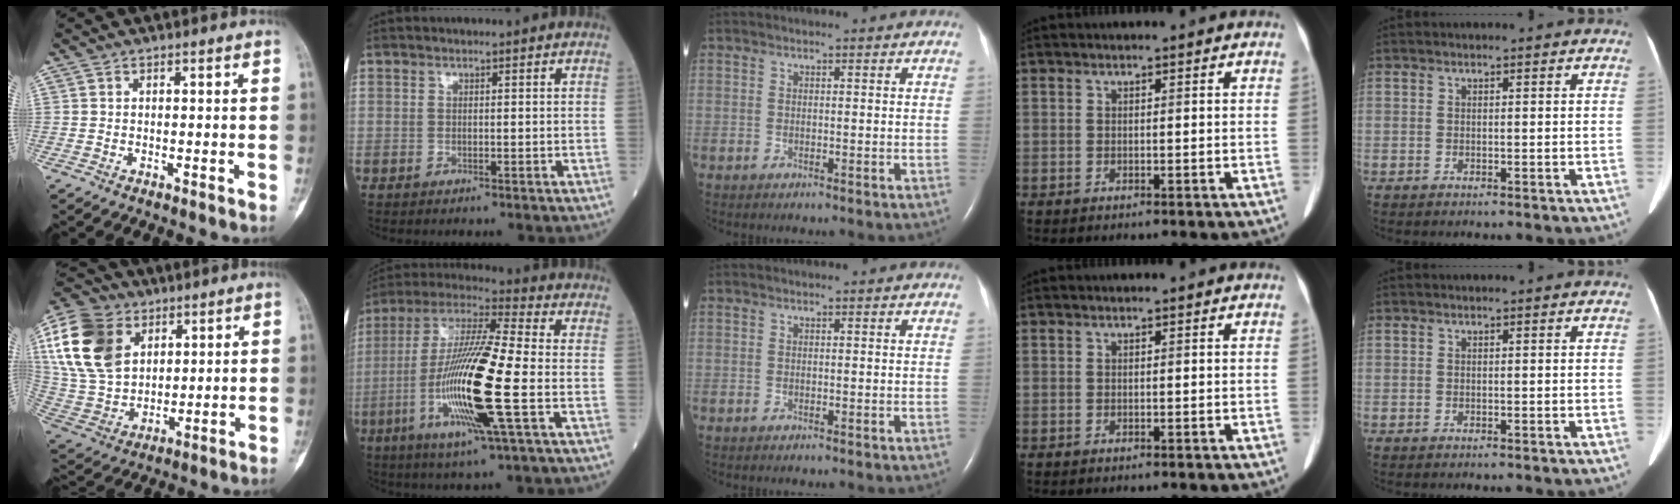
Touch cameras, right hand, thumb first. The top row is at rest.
{"thumb": {"total": 19.7, "force": [7.3, 13.9, 12.0], "torque": [-0.236, -0.011, 0.142]}, "index": {"total": 18.4, "force": [-4.4, 0.7, 17.9], "torque": [-0.364, -0.016, -0.090]}}